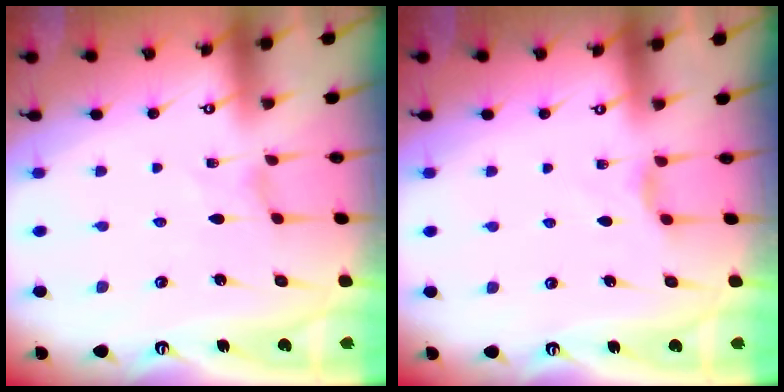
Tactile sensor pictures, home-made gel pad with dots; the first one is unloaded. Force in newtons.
{"total": 2.4, "press": 2.3, "slide": 0.3}